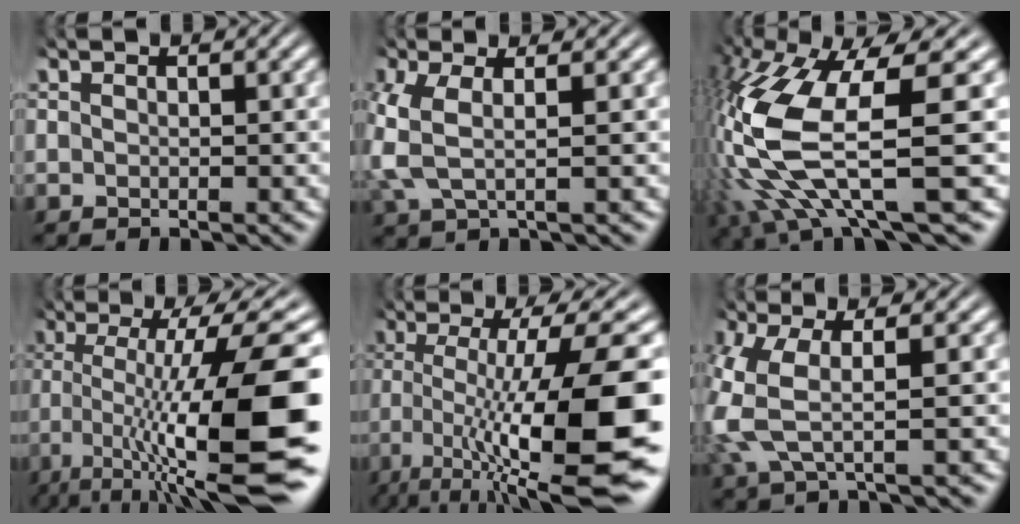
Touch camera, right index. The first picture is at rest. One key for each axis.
{"total": 4.1, "fx": -0.5, "fy": 3.0, "fz": 2.8, "tx": -0.094, "ty": -0.014, "tz": -0.006}
{"total": 10.8, "fx": -1.3, "fy": 4.6, "fz": 9.7, "tx": -0.231, "ty": -0.031, "tz": -0.007}
{"total": 14.3, "fx": -3.1, "fy": 4.3, "fz": 13.3, "tx": -0.187, "ty": -0.020, "tz": -0.031}
{"total": 13.1, "fx": -3.1, "fy": 4.3, "fz": 12.0, "tx": -0.181, "ty": -0.035, "tz": -0.023}
{"total": 5.7, "fx": -0.5, "fy": 3.8, "fz": 4.2, "tx": -0.118, "ty": -0.010, "tz": -0.008}